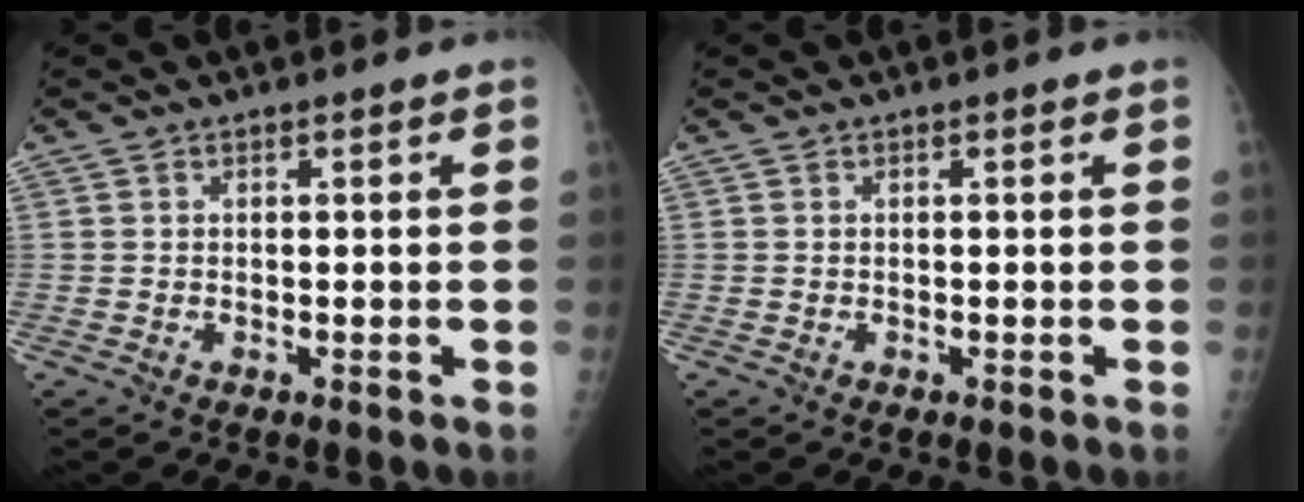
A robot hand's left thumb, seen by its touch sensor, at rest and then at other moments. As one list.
[{"total": 0.0}]